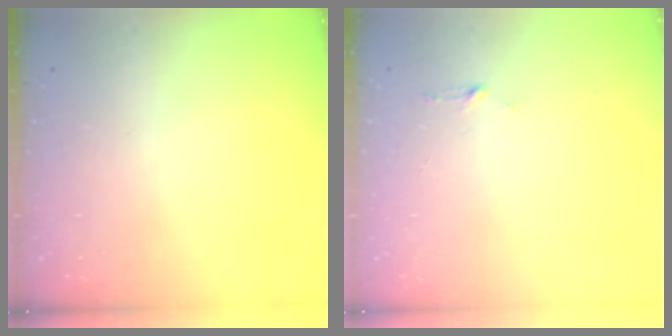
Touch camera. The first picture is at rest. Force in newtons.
{"total": 2.9, "press": 2.9, "slide": 0.3}